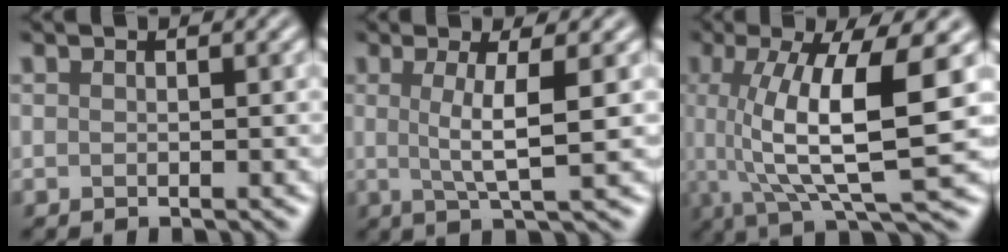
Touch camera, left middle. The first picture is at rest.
{"total": 3.5, "force": [-0.1, 0.0, 3.5], "torque": [-0.074, 0.008, 0.018]}
{"total": 9.0, "force": [0.4, 2.0, 8.7], "torque": [-0.159, 0.005, 0.029]}